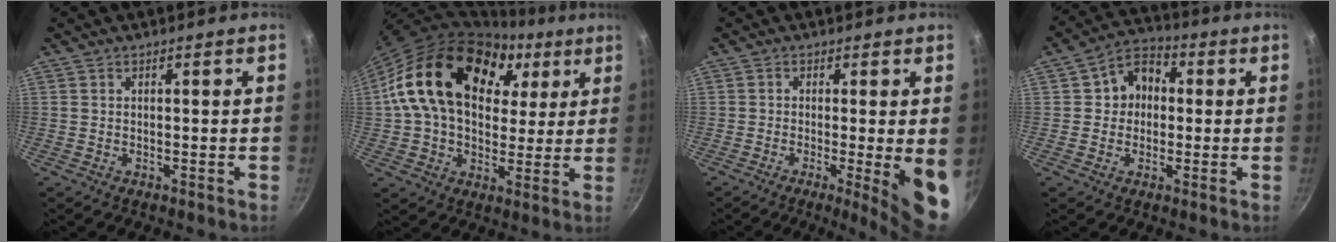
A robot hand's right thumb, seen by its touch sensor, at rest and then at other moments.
{"total": 25.1, "force": [7.7, 17.1, 16.6], "torque": [-0.268, 0.017, 0.119]}
{"total": 9.1, "force": [-1.6, 1.2, 8.8], "torque": [-0.113, -0.011, -0.020]}
{"total": 8.0, "force": [0.6, 6.9, 4.0], "torque": [-0.023, 0.017, -0.005]}